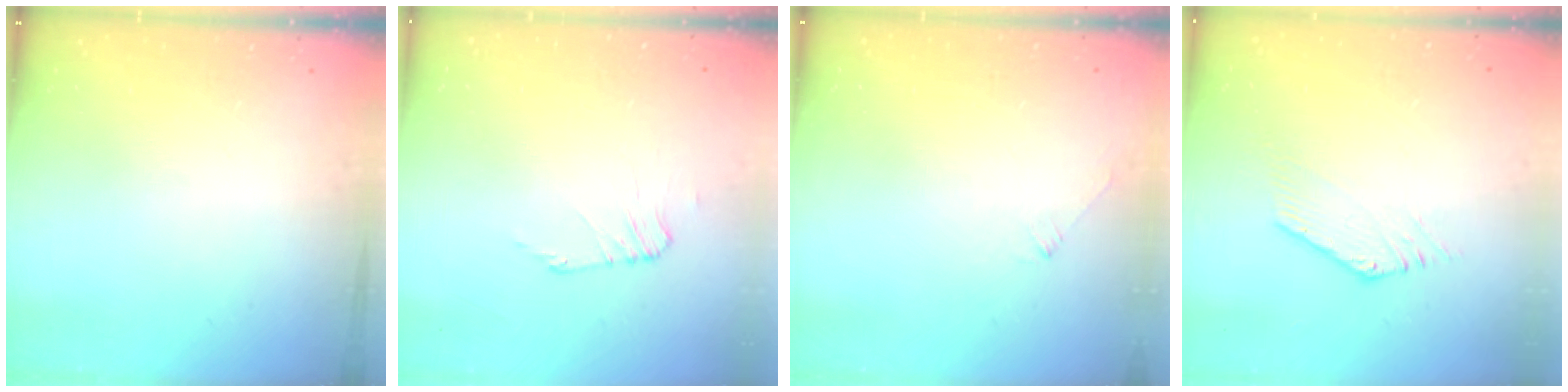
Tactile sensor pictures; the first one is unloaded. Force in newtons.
{"total": 1.1, "press": 1.0, "slide": 0.3}
{"total": 2.3, "press": 2.3, "slide": 0.5}
{"total": 1.3, "press": 1.3, "slide": 0.1}